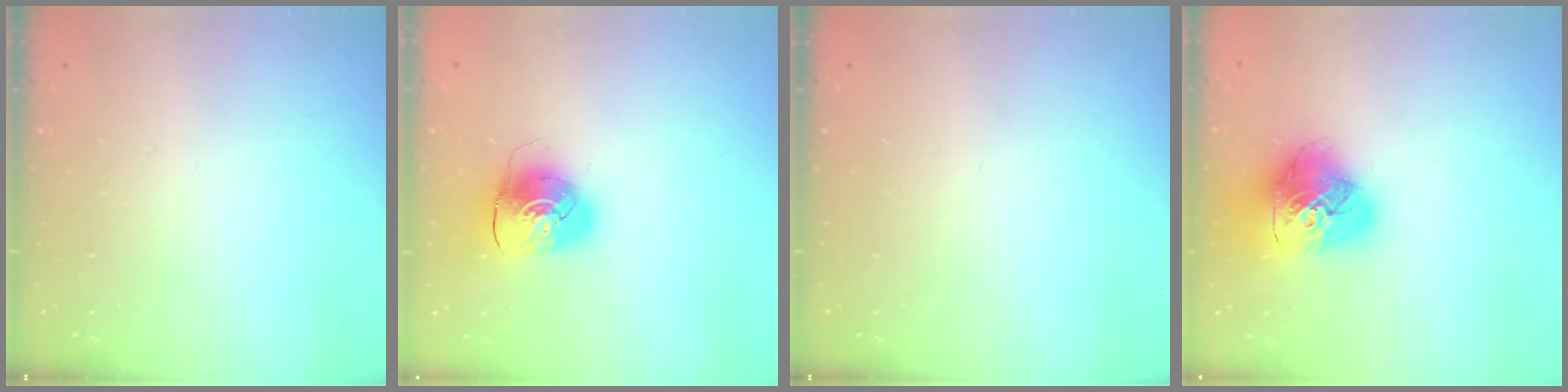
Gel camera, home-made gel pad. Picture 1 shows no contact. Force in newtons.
{"total": 9.1, "press": 9.0, "slide": 0.8}
{"total": 0.0}
{"total": 18.2, "press": 18.0, "slide": 2.2}